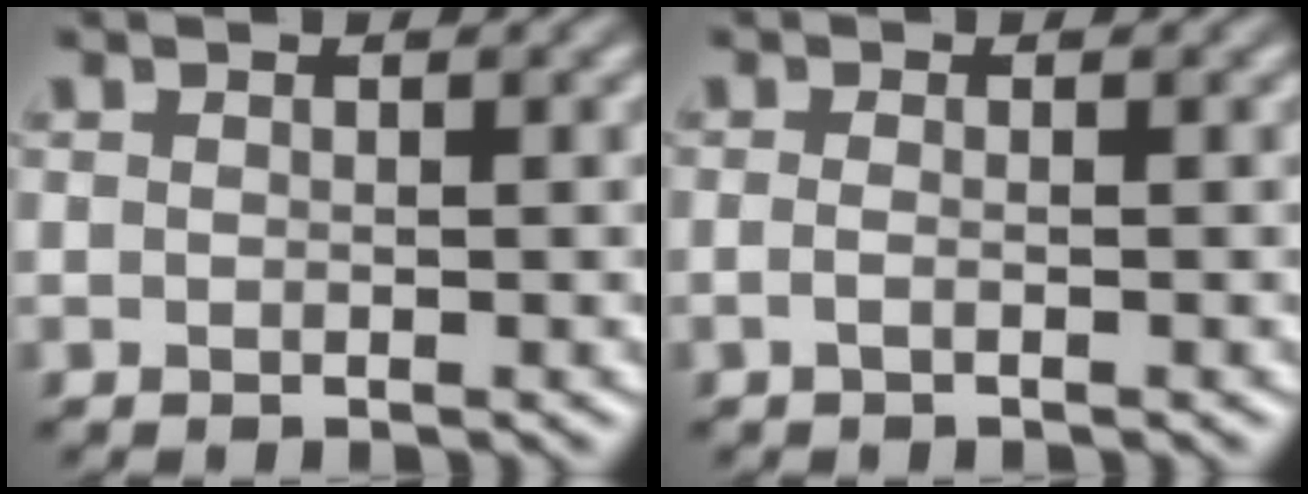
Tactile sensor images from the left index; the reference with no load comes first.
{"total": 1.0, "force": [-0.2, 0.4, 0.9], "torque": [-0.011, -0.011, -0.014]}